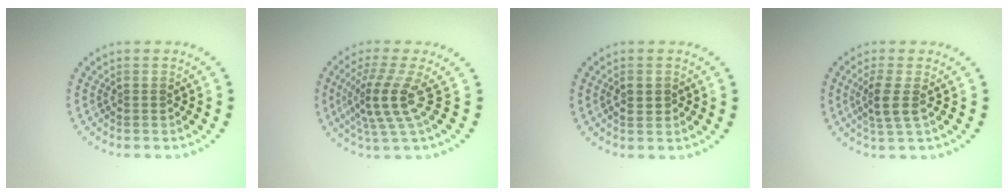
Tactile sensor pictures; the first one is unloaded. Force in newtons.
{"total": 4.0, "press": 2.7, "slide": 3.0}
{"total": 1.0, "press": 0.9, "slide": 0.3}
{"total": 2.4, "press": 1.9, "slide": 1.5}